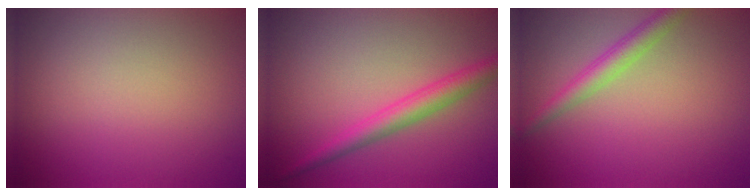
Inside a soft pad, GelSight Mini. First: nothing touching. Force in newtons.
{"total": 2.9, "press": 2.9, "slide": 0.2}
{"total": 2.7, "press": 2.7, "slide": 0.2}